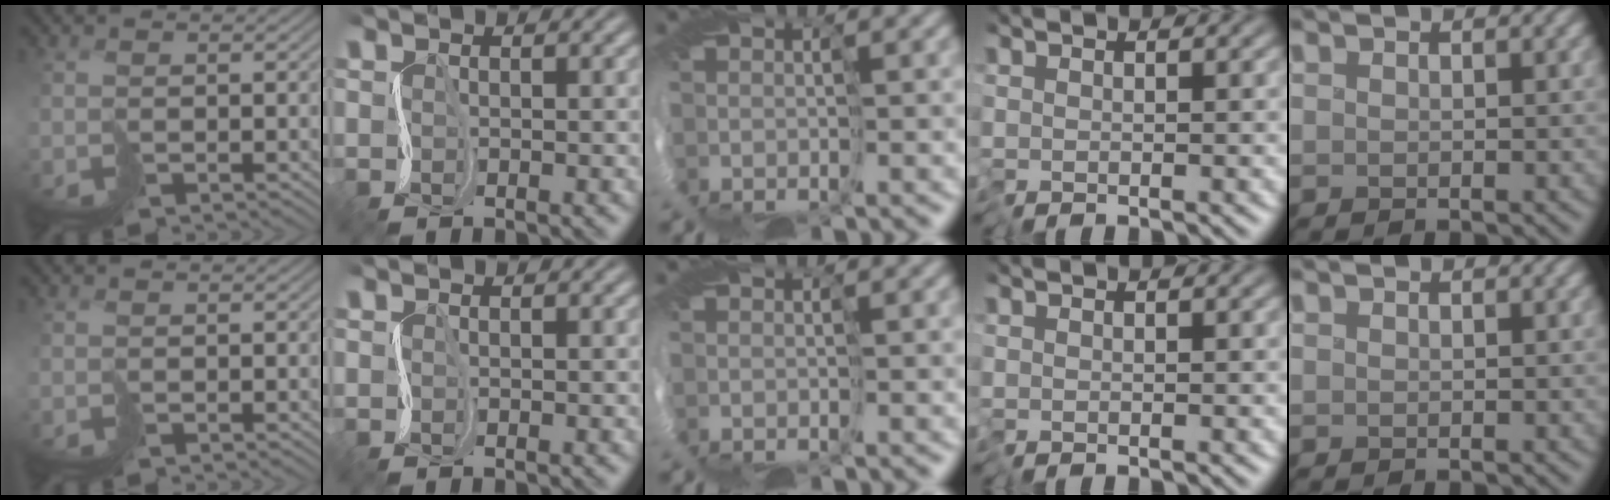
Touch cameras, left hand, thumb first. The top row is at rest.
{}